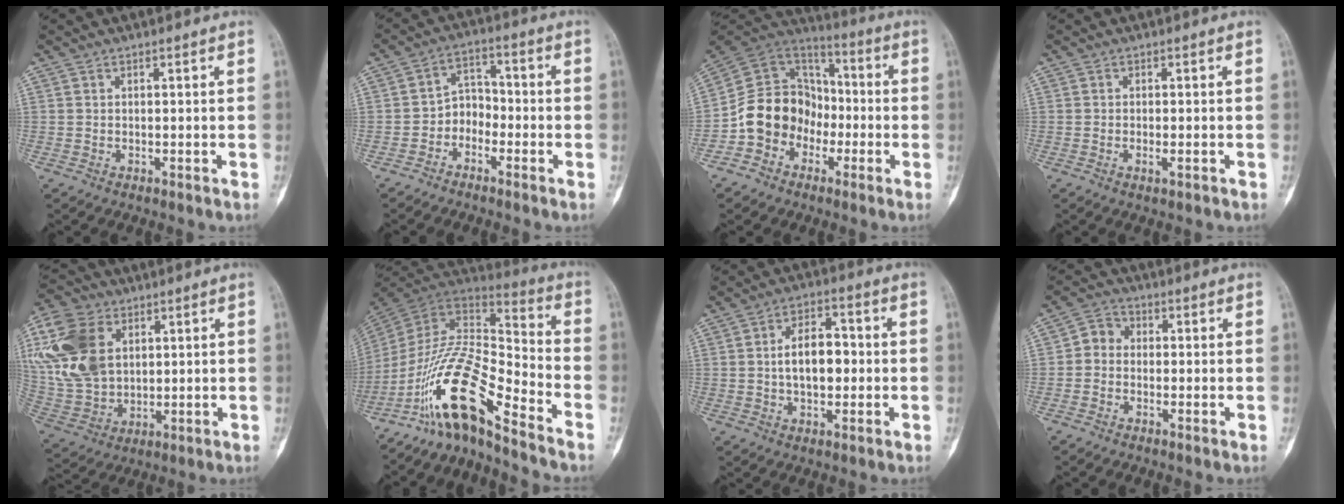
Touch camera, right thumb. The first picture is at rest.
{"total": 5.2, "force": [-2.5, 4.0, 2.2], "torque": [-0.008, 0.033, -0.058]}
{"total": 14.3, "force": [-4.7, 12.1, 5.9], "torque": [-0.070, 0.072, -0.094]}
{"total": 1.4, "force": [-0.5, 0.5, 1.2], "torque": [-0.018, 0.001, -0.007]}
{"total": 19.3, "force": [5.6, 13.5, 12.6], "torque": [-0.269, -0.005, 0.112]}
{"total": 16.7, "force": [-11.7, 3.6, 11.4], "torque": [-0.206, 0.097, -0.215]}
{"total": 8.9, "force": [0.0, 5.3, 7.1], "torque": [-0.097, 0.020, -0.006]}
{"total": 4.2, "force": [-0.4, 3.6, 2.0], "torque": [-0.019, 0.012, -0.024]}